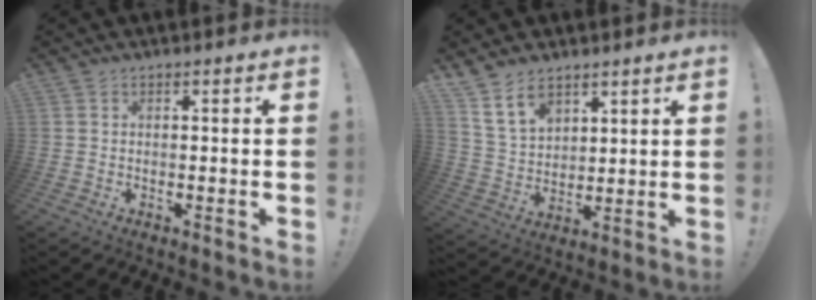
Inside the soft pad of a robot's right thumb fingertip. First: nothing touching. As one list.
[{"total": 10.4, "force": [7.4, 6.1, 4.2], "torque": [-0.081, -0.041, 0.146]}]